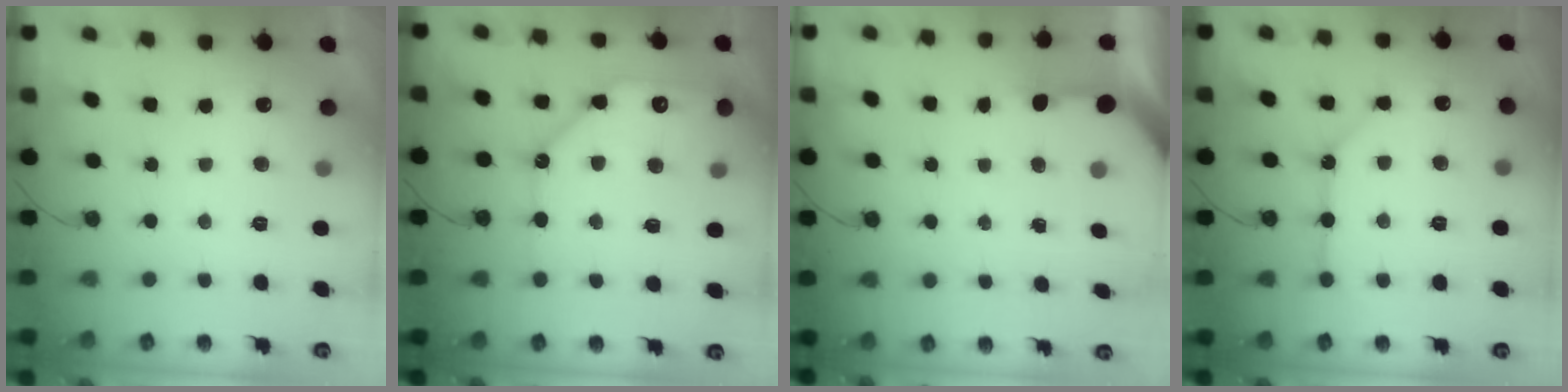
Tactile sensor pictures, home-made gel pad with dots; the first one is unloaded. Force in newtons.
{"total": 13.8, "press": 13.7, "slide": 1.5}
{"total": 3.3, "press": 3.3, "slide": 0.4}
{"total": 10.8, "press": 10.7, "slide": 1.1}